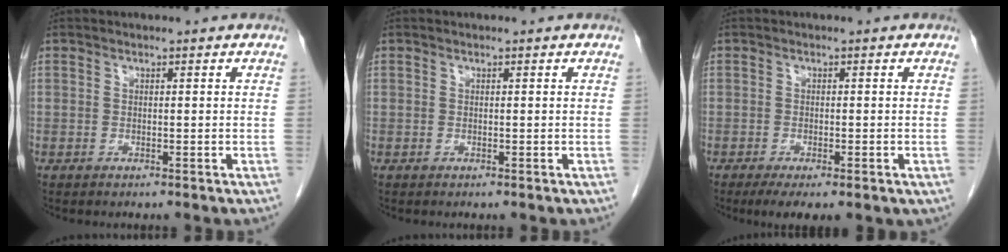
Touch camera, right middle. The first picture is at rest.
{"total": 0.0}
{"total": 6.5, "force": [-4.0, 2.1, 4.6], "torque": [-0.061, -0.014, -0.059]}